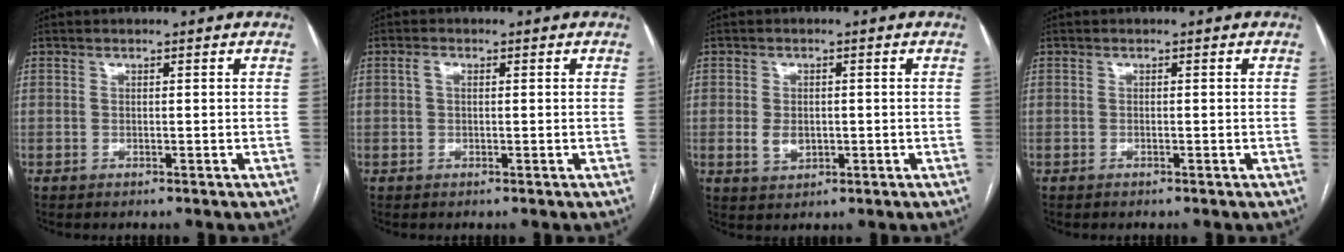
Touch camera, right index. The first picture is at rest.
{"total": 1.3, "force": [0.3, 0.8, 1.1], "torque": [-0.024, 0.008, 0.004]}
{"total": 3.3, "force": [-0.4, 2.2, 2.3], "torque": [-0.043, -0.001, 0.002]}
{"total": 0.0}